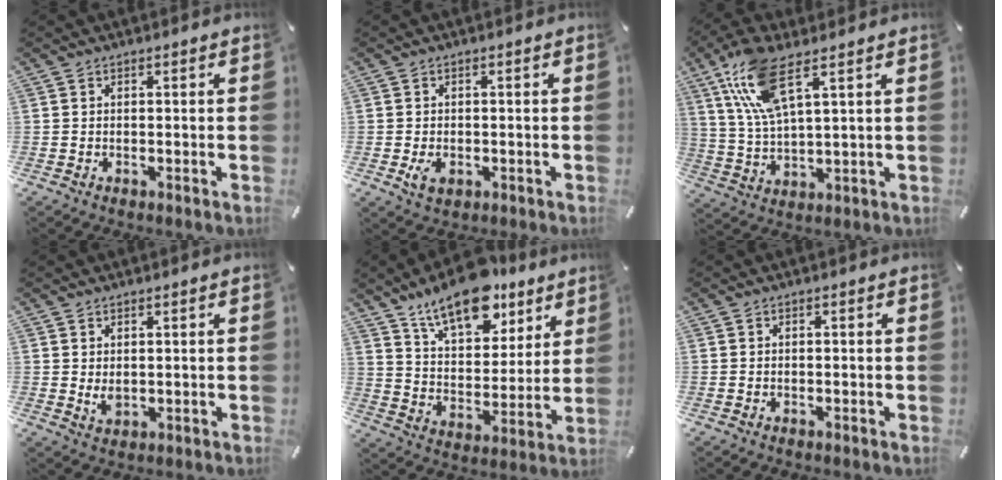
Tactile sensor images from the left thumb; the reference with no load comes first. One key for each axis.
{"total": 3.5, "fx": -0.9, "fy": 2.4, "fz": 2.4, "tx": -0.053, "ty": -0.007, "tz": -0.021}
{"total": 12.2, "fx": 6.8, "fy": 4.1, "fz": 9.3, "tx": -0.200, "ty": -0.003, "tz": 0.127}
{"total": 2.5, "fx": 0.7, "fy": 1.6, "fz": 1.8, "tx": -0.041, "ty": -0.002, "tz": 0.012}
{"total": 16.7, "fx": 12.4, "fy": 8.1, "fz": 7.7, "tx": -0.132, "ty": -0.077, "tz": 0.220}
{"total": 0.0}